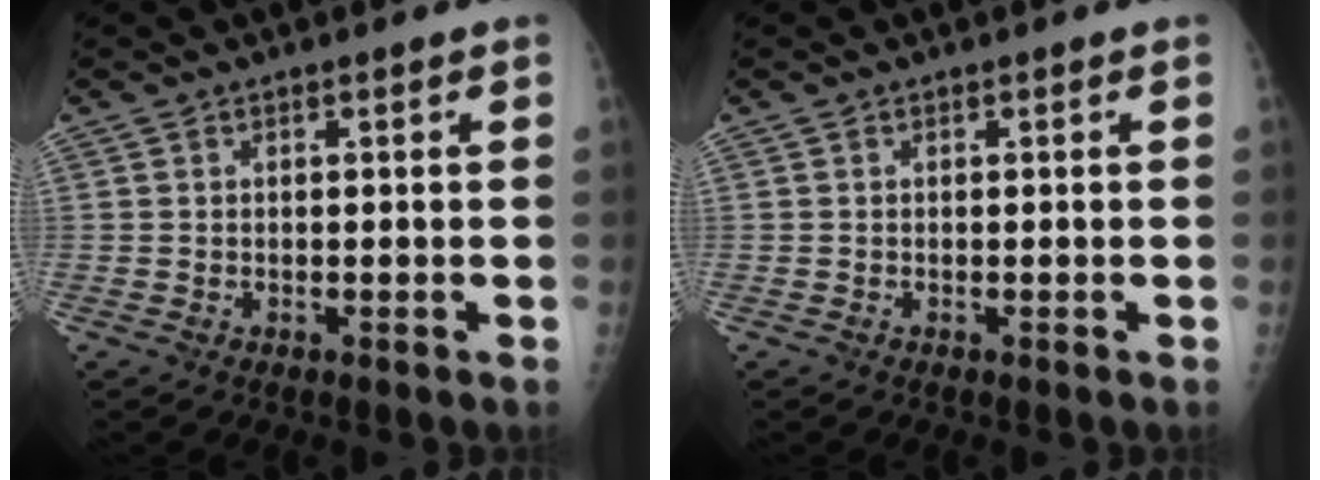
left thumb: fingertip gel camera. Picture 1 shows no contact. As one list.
[{"total": 0.0}]